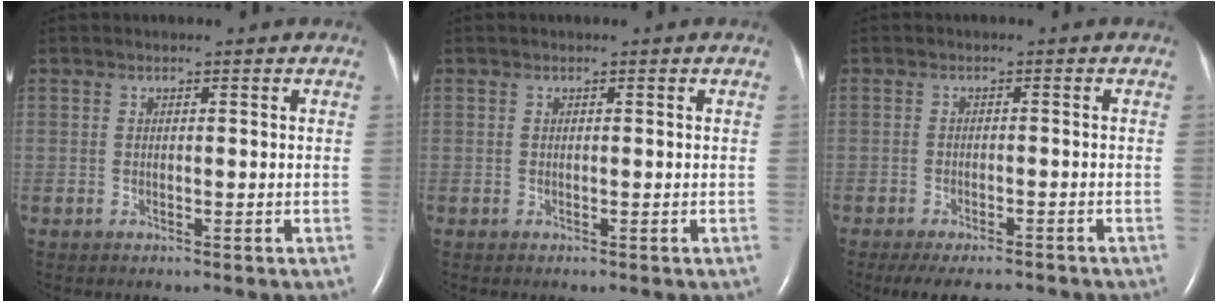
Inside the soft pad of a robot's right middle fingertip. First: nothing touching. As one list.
[{"total": 0.0}, {"total": 8.7, "force": [-7.6, 2.1, 3.6], "torque": [-0.052, -0.014, -0.104]}]